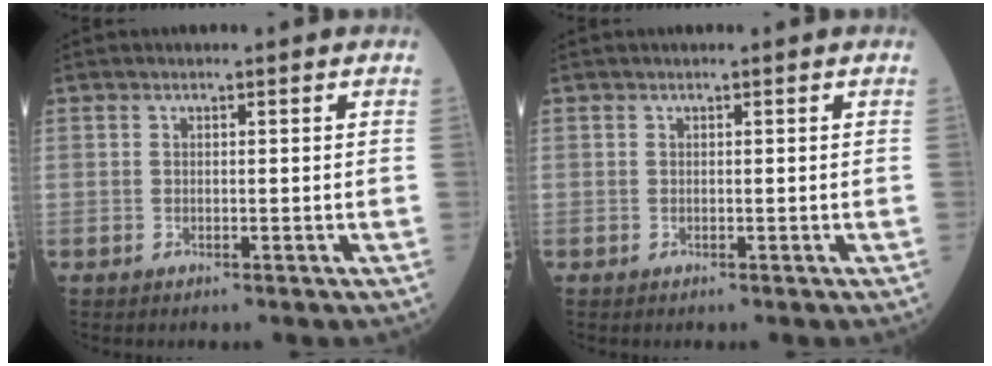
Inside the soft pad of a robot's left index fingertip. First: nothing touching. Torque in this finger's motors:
{"motor_torque": [-1.41, 0.23, -1.05, -0.21]}